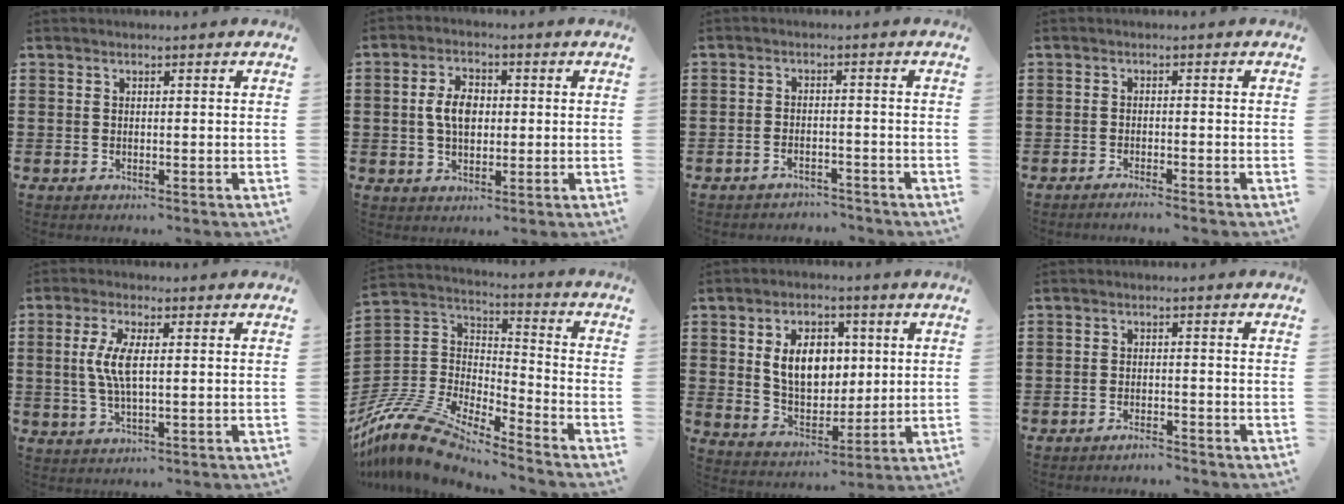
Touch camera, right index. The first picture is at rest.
{"total": 5.4, "force": [0.2, 3.3, 4.2], "torque": [-0.095, 0.011, 0.000]}
{"total": 2.3, "force": [-2.2, 0.5, 0.1], "torque": [-0.008, 0.003, -0.047]}
{"total": 1.4, "force": [-1.3, -0.2, 0.3], "torque": [-0.005, 0.001, -0.026]}
{"total": 5.6, "force": [0.5, 1.7, 5.3], "torque": [-0.123, -0.004, 0.000]}
{"total": 11.6, "force": [-10.6, 2.3, 4.0], "torque": [-0.107, 0.012, -0.222]}
{"total": 8.9, "force": [1.8, 6.1, 6.2], "torque": [-0.123, 0.010, 0.026]}
{"total": 1.8, "force": [-1.7, 0.1, 0.4], "torque": [-0.011, 0.003, -0.034]}